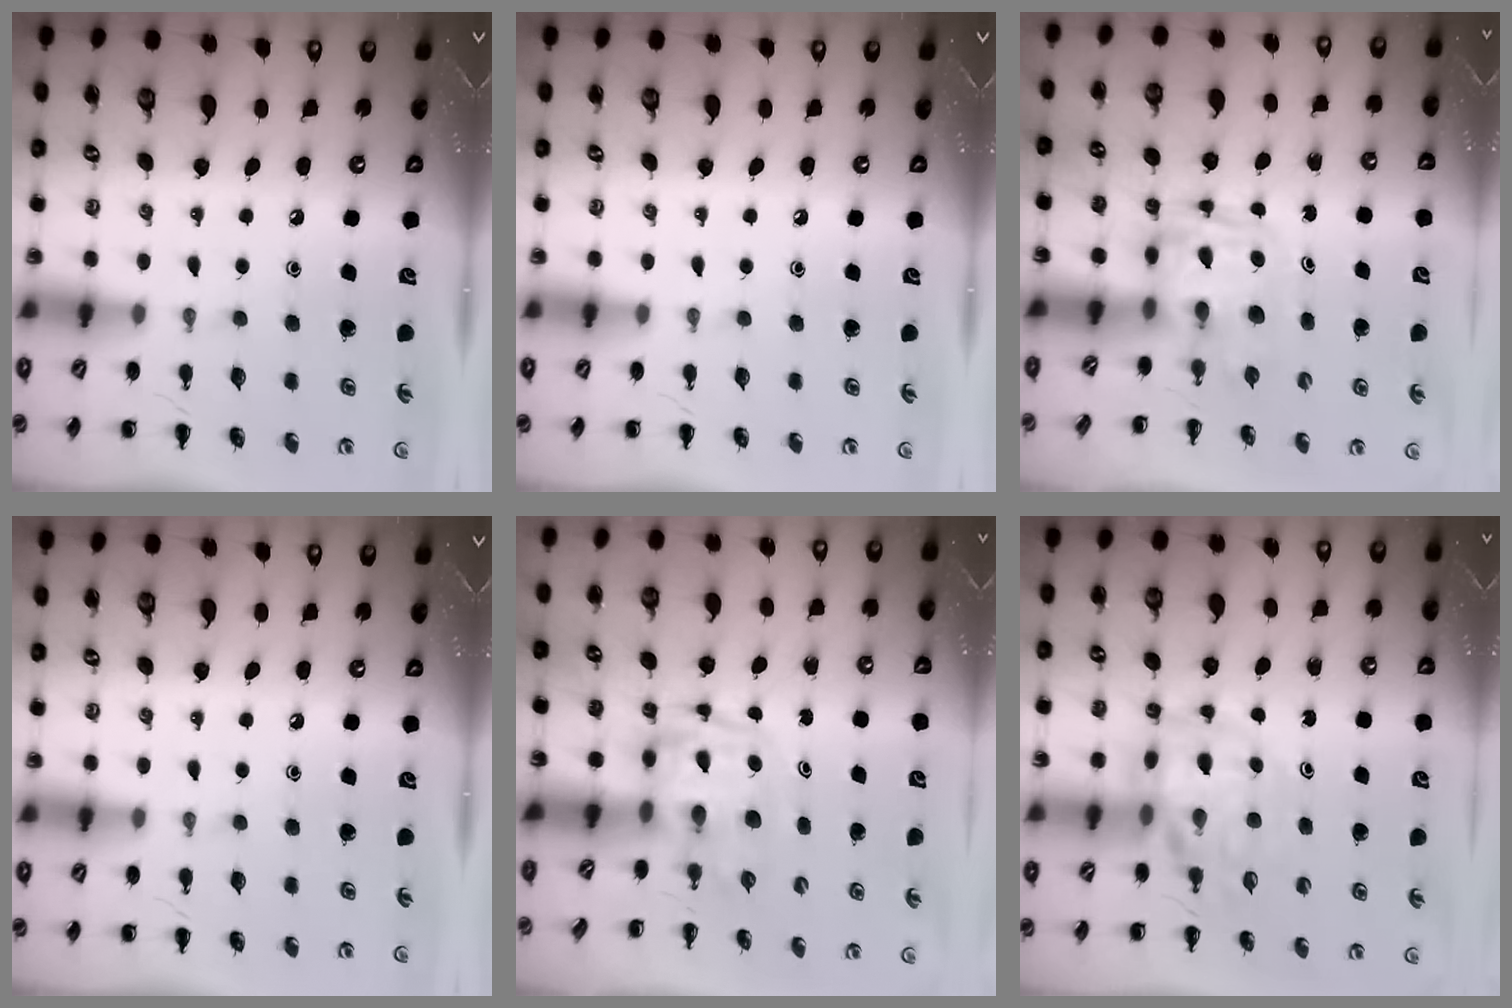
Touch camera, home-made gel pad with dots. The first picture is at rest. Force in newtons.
{"total": 0.0}
{"total": 2.6, "press": 2.6, "slide": 0.2}
{"total": 0.0}
{"total": 3.3, "press": 3.3, "slide": 0.6}
{"total": 10.0, "press": 9.5, "slide": 3.2}